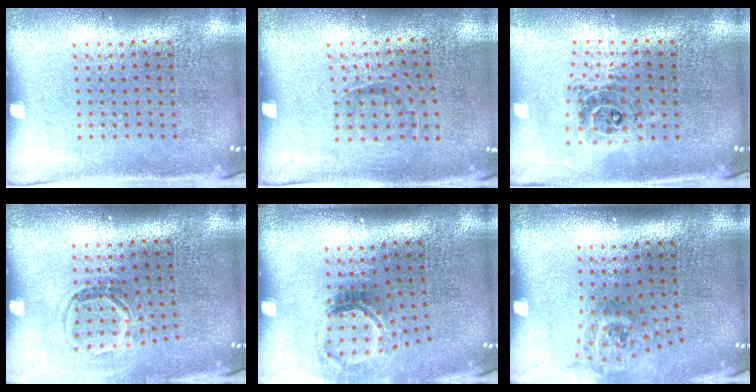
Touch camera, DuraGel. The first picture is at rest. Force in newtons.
{"total": 0.9, "press": 0.6, "slide": 0.7}
{"total": 0.9, "press": 0.8, "slide": 0.2}
{"total": 1.7, "press": 1.2, "slide": 1.1}
{"total": 2.1, "press": 1.3, "slide": 1.6}
{"total": 1.9, "press": 1.3, "slide": 1.4}